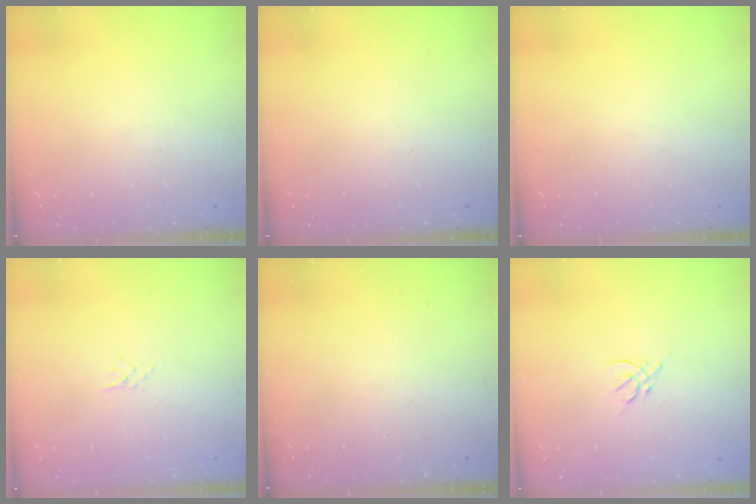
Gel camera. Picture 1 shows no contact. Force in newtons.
{"total": 0.0}
{"total": 0.0}
{"total": 2.4, "press": 2.4, "slide": 0.4}
{"total": 0.0}
{"total": 2.6, "press": 2.5, "slide": 0.7}